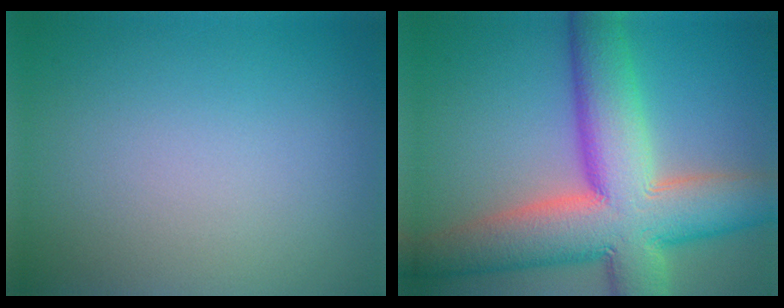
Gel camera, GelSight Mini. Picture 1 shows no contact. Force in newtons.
{"total": 13.4, "press": 13.4, "slide": 1.0}